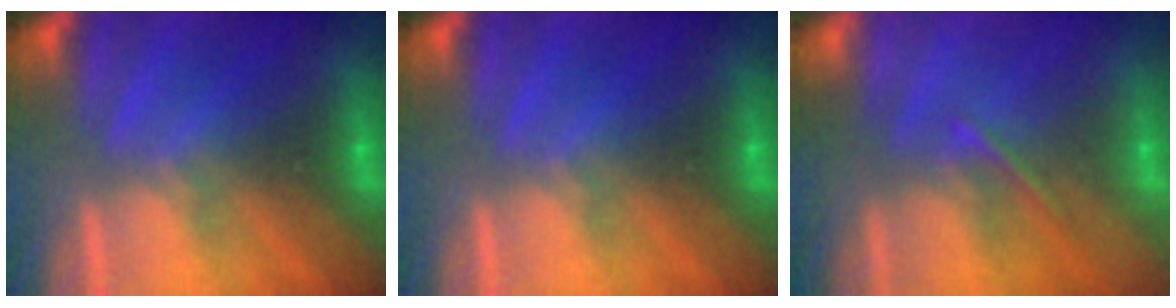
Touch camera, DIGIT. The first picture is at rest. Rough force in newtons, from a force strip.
{"total": 0.0}
{"total": 1.4}